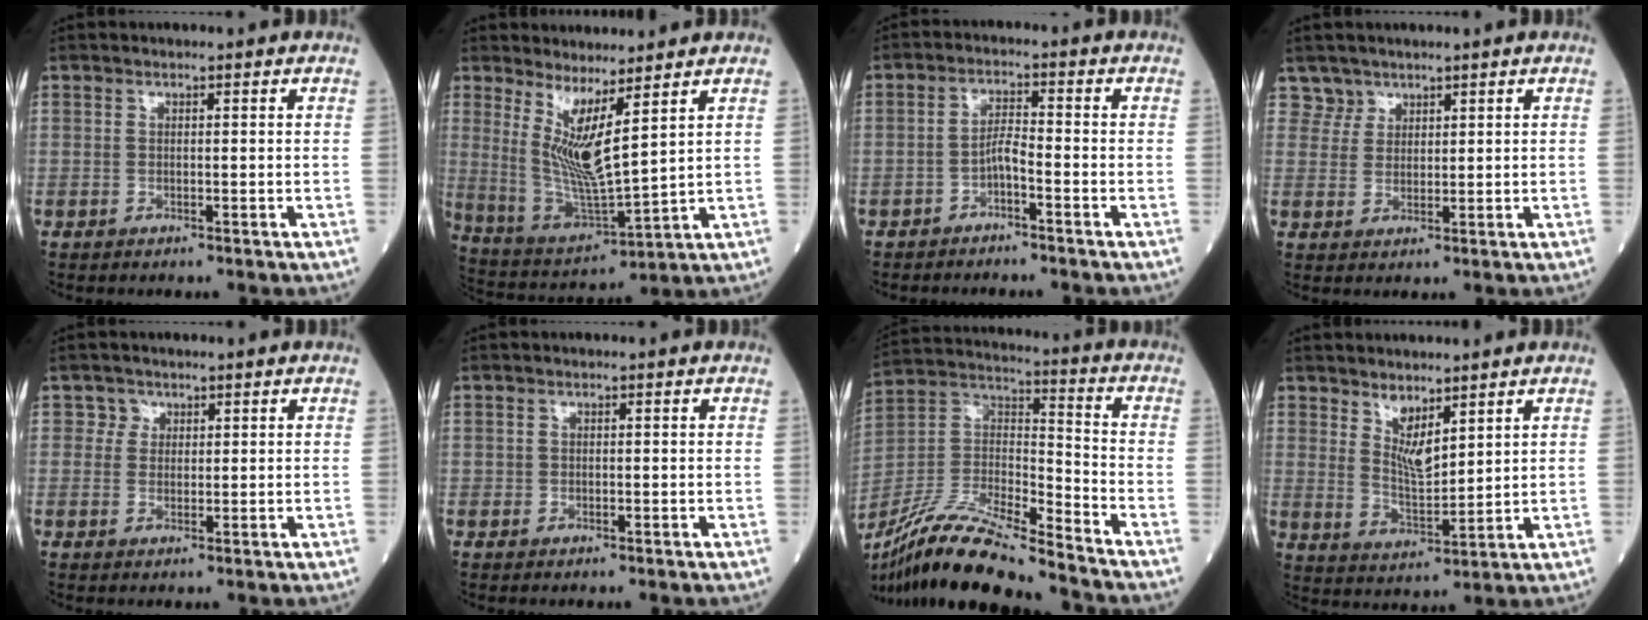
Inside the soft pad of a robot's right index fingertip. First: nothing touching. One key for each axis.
{"total": 9.2, "fx": 3.7, "fy": 0.3, "fz": 8.4, "tx": -0.178, "ty": -0.032, "tz": 0.082}
{"total": 2.7, "fx": -1.8, "fy": 0.4, "fz": 2.1, "tx": -0.037, "ty": 0.004, "tz": -0.033}
{"total": 2.5, "fx": 2.0, "fy": 1.3, "fz": -0.5, "tx": 0.018, "ty": 0.005, "tz": 0.037}
{"total": 2.0, "fx": 1.0, "fy": 1.7, "fz": -0.3, "tx": 0.016, "ty": 0.000, "tz": 0.010}
{"total": 0.0}
{"total": 19.0, "fx": -16.2, "fy": 1.5, "fz": 9.8, "tx": -0.214, "ty": -0.012, "tz": -0.307}
{"total": 5.1, "fx": 3.2, "fy": 1.6, "fz": 3.7, "tx": -0.078, "ty": -0.011, "tz": 0.070}